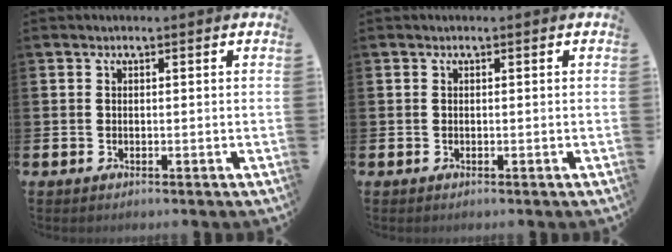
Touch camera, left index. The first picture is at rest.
{"total": 0.0}